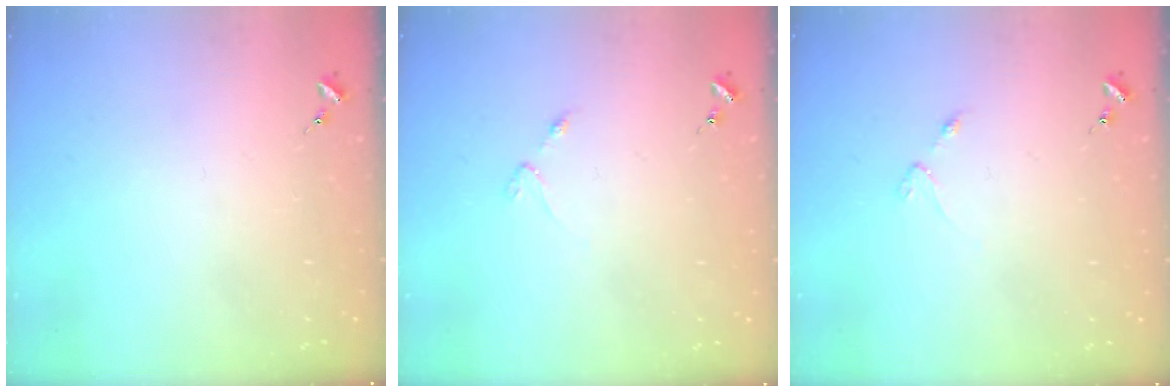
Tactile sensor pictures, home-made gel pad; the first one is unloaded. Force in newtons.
{"total": 2.5, "press": 2.4, "slide": 0.4}
{"total": 2.5, "press": 2.4, "slide": 0.4}